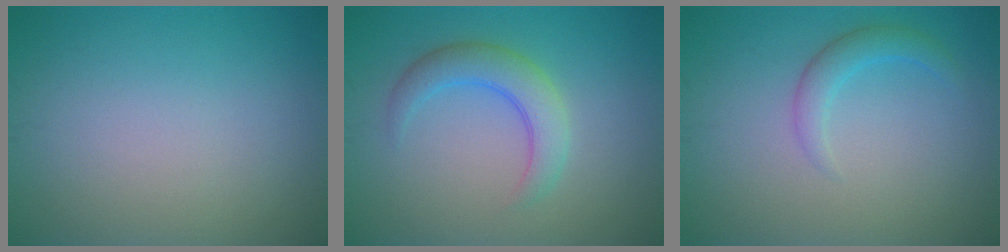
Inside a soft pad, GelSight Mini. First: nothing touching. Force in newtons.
{"total": 3.6, "press": 3.6, "slide": 0.1}
{"total": 2.0, "press": 2.0, "slide": 0.2}